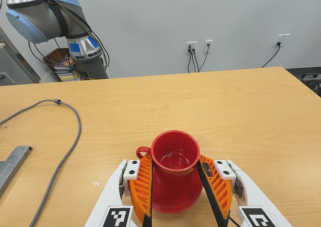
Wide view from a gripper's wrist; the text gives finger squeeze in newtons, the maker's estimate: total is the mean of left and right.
{"total": 2.7, "left": 2.1, "right": 3.2}